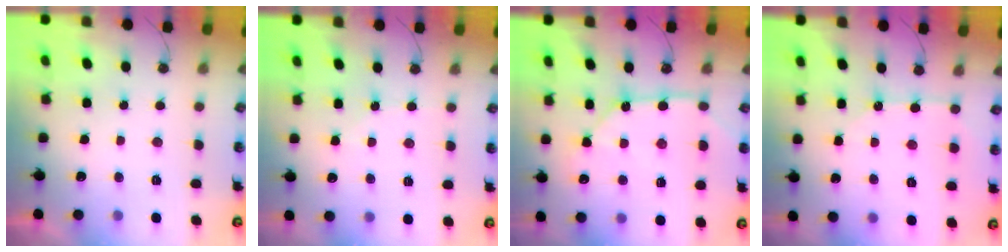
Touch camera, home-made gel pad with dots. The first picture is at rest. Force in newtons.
{"total": 4.4, "press": 4.3, "slide": 0.6}
{"total": 13.1, "press": 13.1, "slide": 0.5}
{"total": 6.1, "press": 6.1, "slide": 0.1}